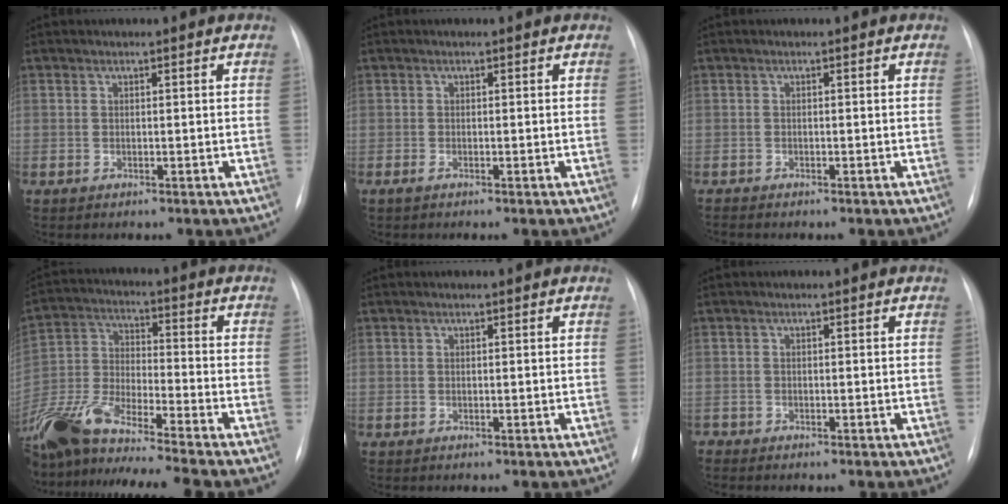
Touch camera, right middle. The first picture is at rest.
{"total": 0.7, "force": [-0.5, 0.1, 0.5], "torque": [-0.013, -0.002, -0.010]}
{"total": 0.8, "force": [-0.8, -0.1, 0.2], "torque": [-0.004, -0.003, -0.013]}
{"total": 18.3, "force": [-15.5, -0.2, 9.7], "torque": [-0.225, -0.025, -0.288]}
{"total": 0.0}
{"total": 0.5, "force": [-0.5, -0.1, -0.2], "torque": [0.003, -0.001, -0.012]}